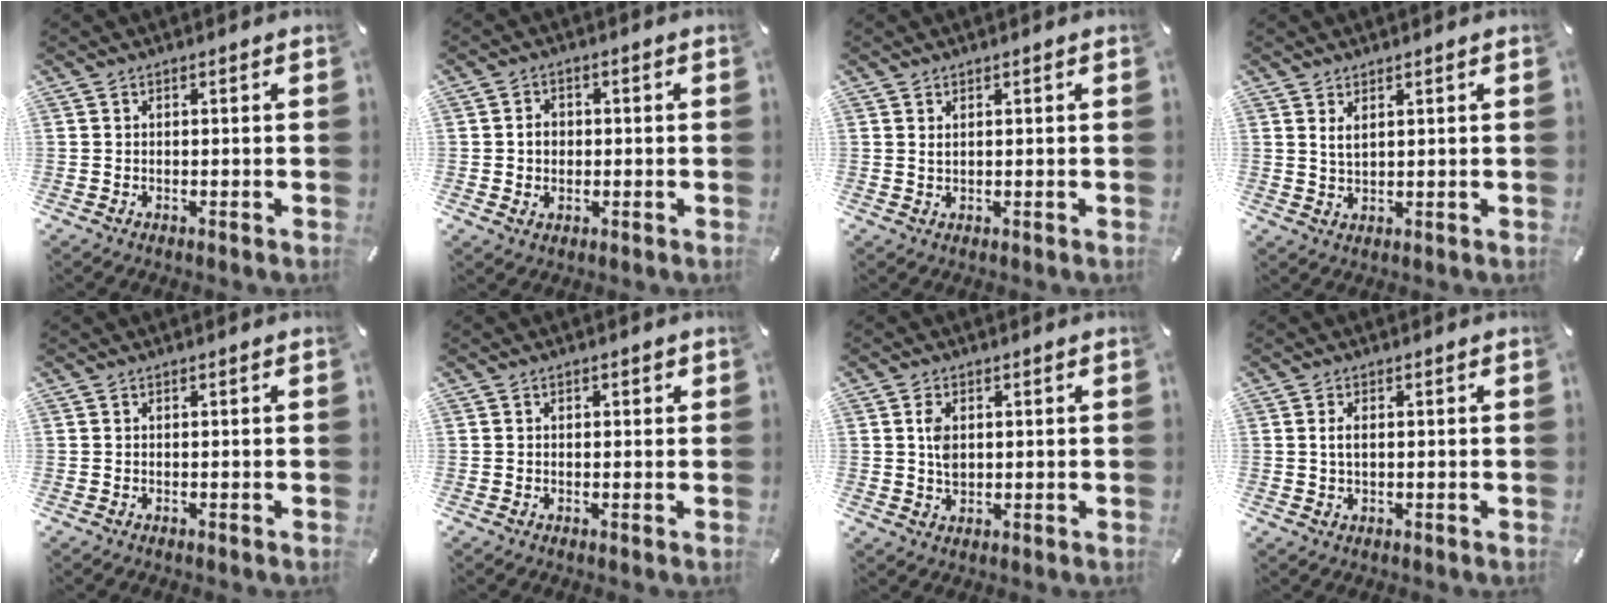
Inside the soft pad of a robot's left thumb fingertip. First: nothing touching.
{"total": 4.0, "force": [-0.1, 3.5, 2.0], "torque": [-0.025, 0.001, -0.007]}
{"total": 1.0, "force": [0.5, 0.4, 0.8], "torque": [-0.016, 0.001, 0.008]}
{"total": 2.5, "force": [1.5, 1.0, 1.7], "torque": [-0.029, -0.004, 0.026]}
{"total": 0.0}
{"total": 0.9, "force": [0.1, 0.8, 0.5], "torque": [-0.009, 0.007, 0.000]}
{"total": 4.1, "force": [0.8, 2.8, 2.9], "torque": [-0.070, -0.003, 0.006]}
{"total": 2.4, "force": [0.4, 1.2, 2.0], "torque": [-0.043, 0.005, 0.005]}